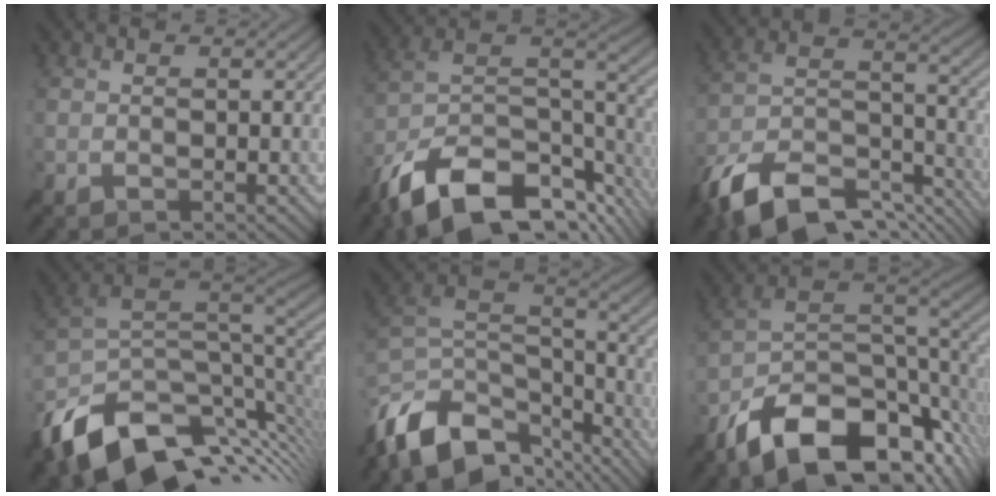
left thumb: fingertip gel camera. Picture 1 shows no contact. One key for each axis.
{"total": 16.9, "fx": -10.6, "fy": 7.6, "fz": 10.7, "tx": -0.233, "ty": -0.024, "tz": -0.168}
{"total": 14.8, "fx": -10.9, "fy": 5.9, "fz": 8.2, "tx": -0.176, "ty": -0.007, "tz": -0.194}
{"total": 14.4, "fx": -4.6, "fy": 9.0, "fz": 10.3, "tx": -0.228, "ty": -0.038, "tz": -0.062}
{"total": 15.4, "fx": -10.3, "fy": 7.6, "fz": 8.7, "tx": -0.222, "ty": -0.008, "tz": -0.171}
{"total": 15.9, "fx": -9.0, "fy": 7.2, "fz": 11.0, "tx": -0.223, "ty": -0.024, "tz": -0.146}